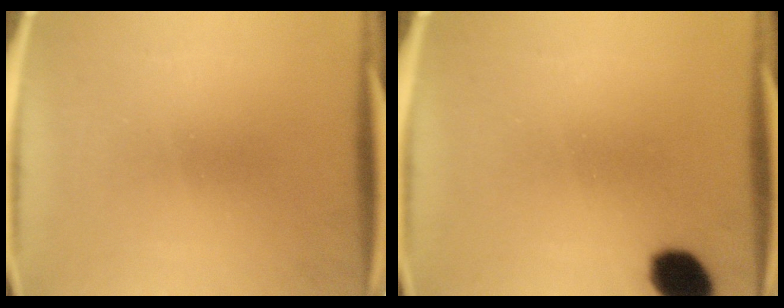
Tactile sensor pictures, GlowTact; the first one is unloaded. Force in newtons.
{"total": 7.6}